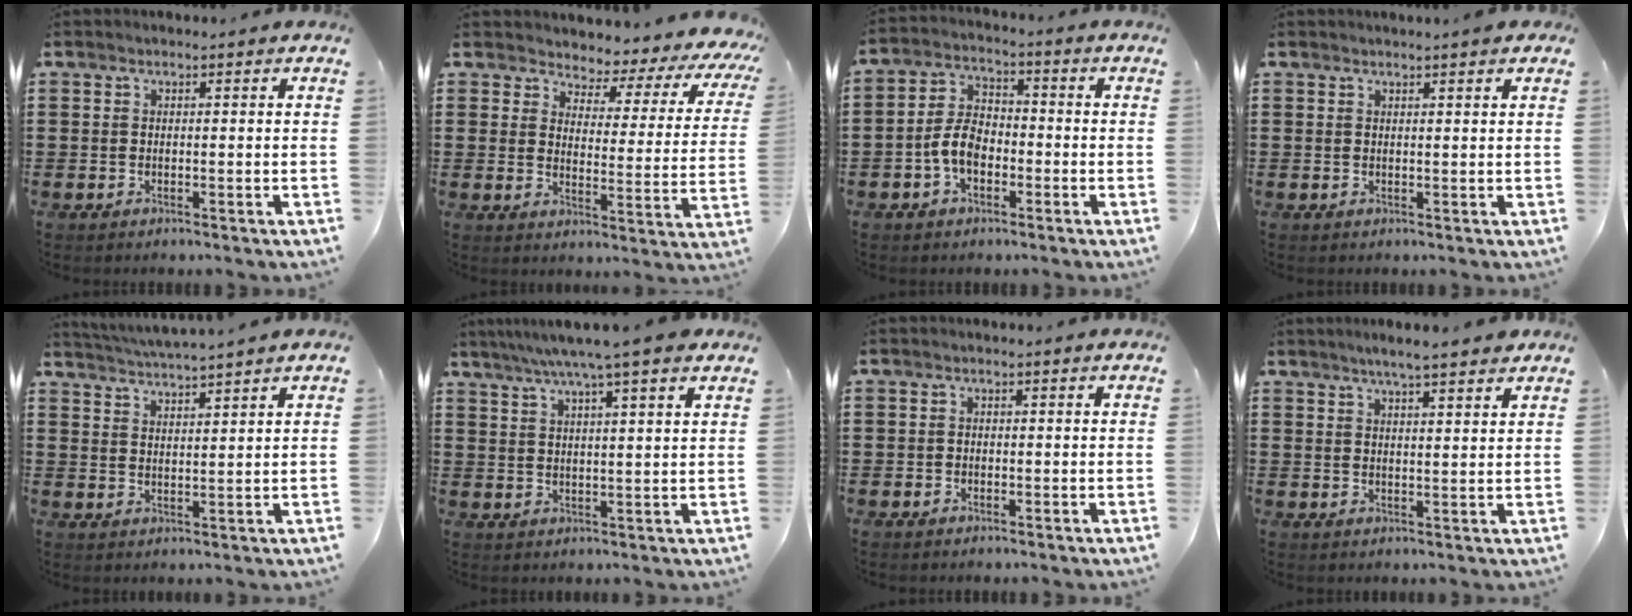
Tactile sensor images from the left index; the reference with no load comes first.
{"total": 3.2, "force": [2.9, 1.4, 0.7], "torque": [-0.022, -0.030, 0.036]}
{"total": 5.9, "force": [-2.2, 3.5, 4.2], "torque": [-0.103, 0.005, -0.048]}
{"total": 1.2, "force": [1.0, -0.1, 0.6], "torque": [-0.013, -0.001, 0.020]}
{"total": 3.1, "force": [2.9, -0.9, 0.2], "torque": [-0.015, -0.015, 0.052]}
{"total": 6.3, "force": [4.9, -0.3, 4.0], "torque": [-0.091, -0.011, 0.083]}
{"total": 0.8, "force": [-0.5, 0.7, 0.1], "torque": [-0.005, 0.001, -0.011]}
{"total": 3.9, "force": [3.4, 0.0, 2.0], "torque": [-0.047, -0.004, 0.060]}